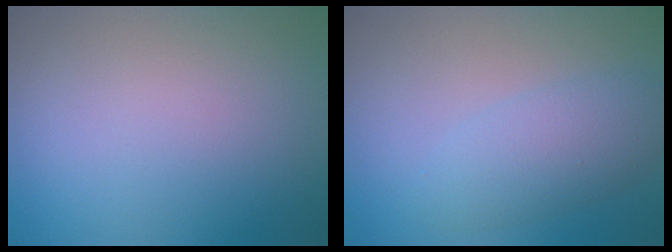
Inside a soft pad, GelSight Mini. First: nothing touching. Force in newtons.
{"total": 3.3, "press": 3.3, "slide": 0.1}